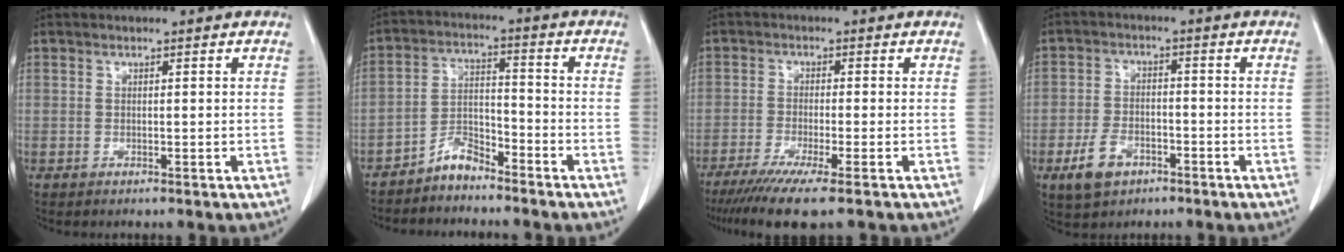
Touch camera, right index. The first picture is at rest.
{"total": 5.0, "force": [-4.4, 1.6, 1.8], "torque": [-0.029, 0.003, -0.085]}
{"total": 8.6, "force": [-6.1, -0.2, 6.0], "torque": [-0.093, -0.021, -0.098]}
{"total": 6.1, "force": [-3.4, 3.7, 3.6], "torque": [-0.075, 0.003, -0.055]}